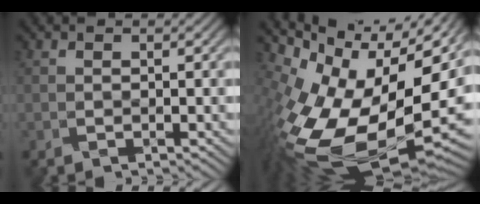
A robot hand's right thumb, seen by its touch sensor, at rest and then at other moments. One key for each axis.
{"total": 18.2, "fx": -3.2, "fy": 10.0, "fz": 14.8, "tx": -0.250, "ty": -0.028, "tz": -0.026}